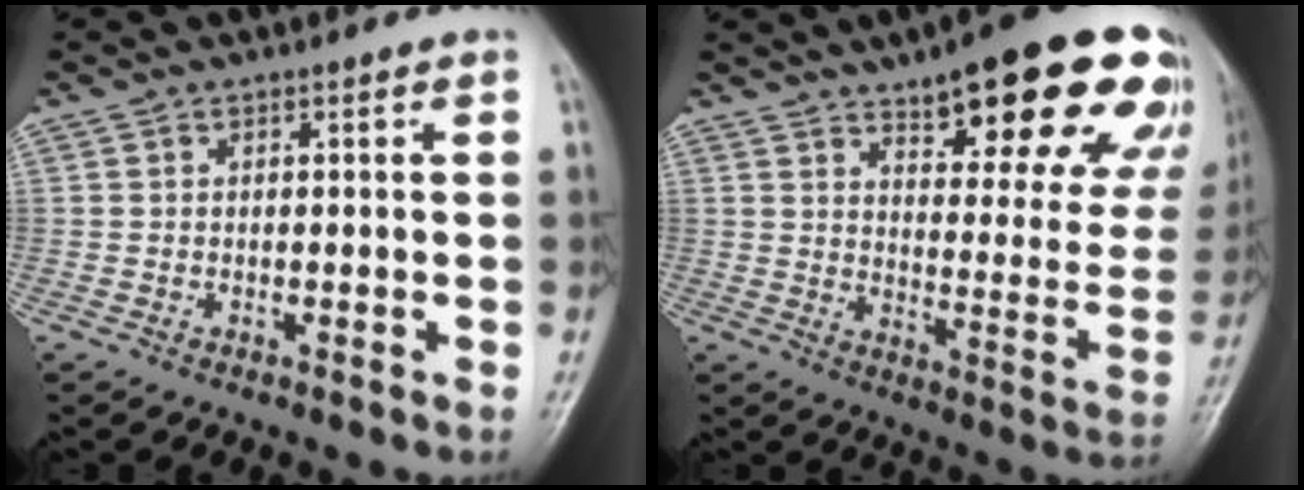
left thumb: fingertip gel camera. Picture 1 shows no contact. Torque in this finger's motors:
{"motor_torque": [0.44, 0.39, 1.32, -0.93, 0.11]}